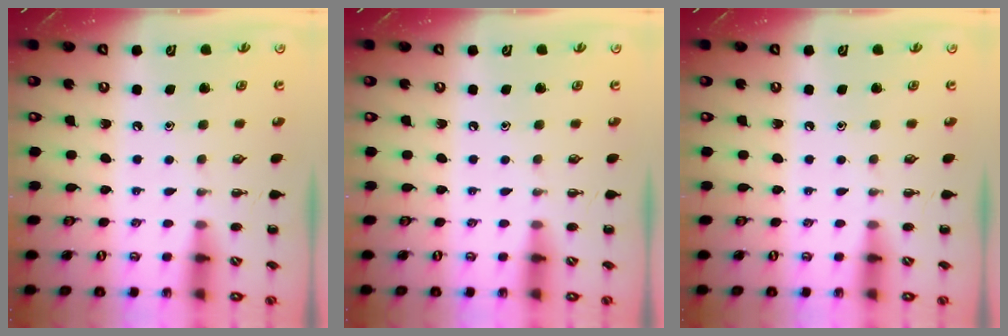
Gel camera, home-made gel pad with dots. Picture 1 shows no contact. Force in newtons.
{"total": 0.0}
{"total": 0.0}